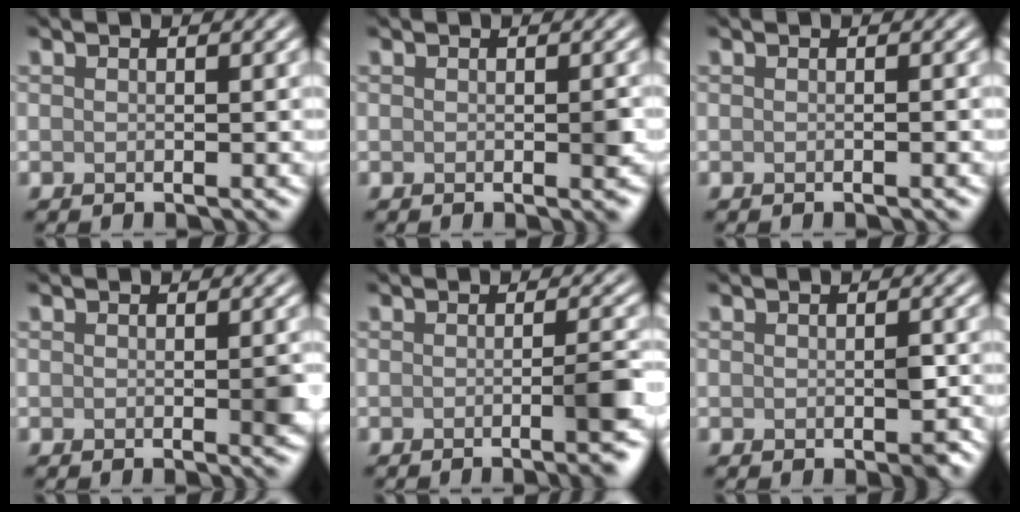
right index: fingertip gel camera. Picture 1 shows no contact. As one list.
[{"total": 1.0, "force": [-0.2, 0.2, 0.9], "torque": [-0.010, -0.003, -0.001]}, {"total": 0.5, "force": [-0.2, 0.0, 0.5], "torque": [-0.005, 0.001, -0.004]}, {"total": 1.3, "force": [-0.2, 0.2, 1.3], "torque": [-0.016, -0.005, -0.002]}, {"total": 4.0, "force": [-1.2, 0.9, 3.8], "torque": [-0.040, -0.006, -0.021]}, {"total": 1.5, "force": [-0.3, 0.8, 1.3], "torque": [-0.016, -0.003, -0.003]}]